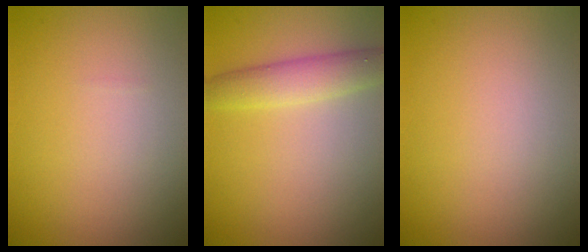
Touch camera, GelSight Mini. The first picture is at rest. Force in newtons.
{"total": 3.1, "press": 3.1, "slide": 0.0}
{"total": 0.0}